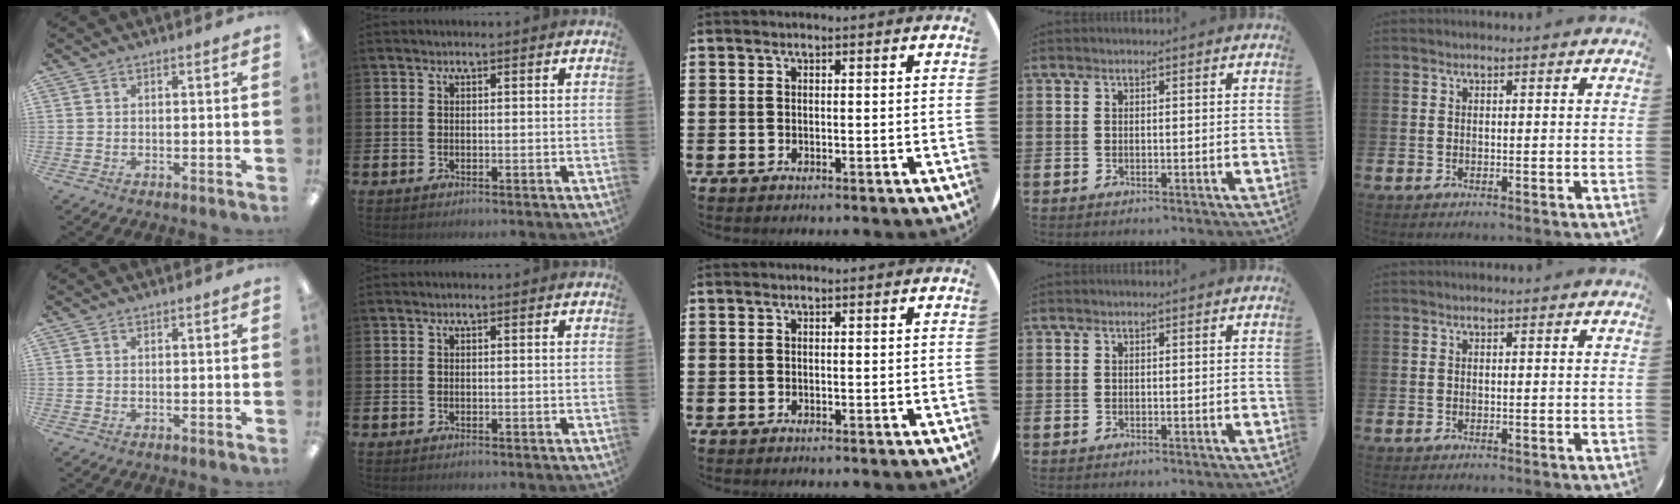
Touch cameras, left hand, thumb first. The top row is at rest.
{}